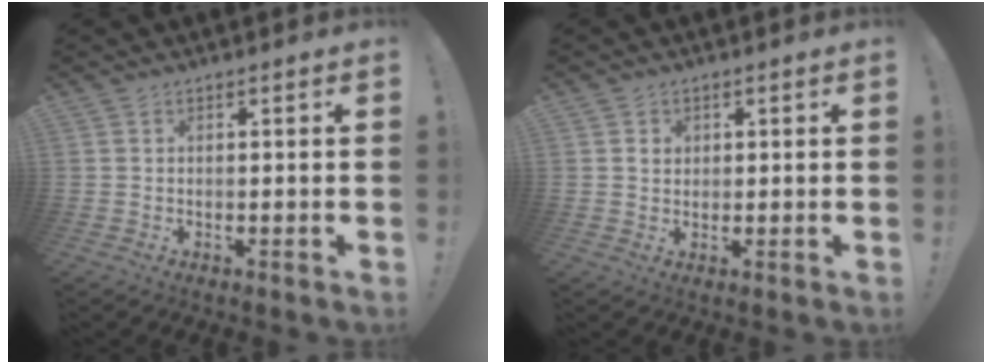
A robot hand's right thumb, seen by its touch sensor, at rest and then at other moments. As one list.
[{"total": 2.3, "force": [0.8, 2.0, 0.8], "torque": [-0.003, -0.002, 0.011]}]